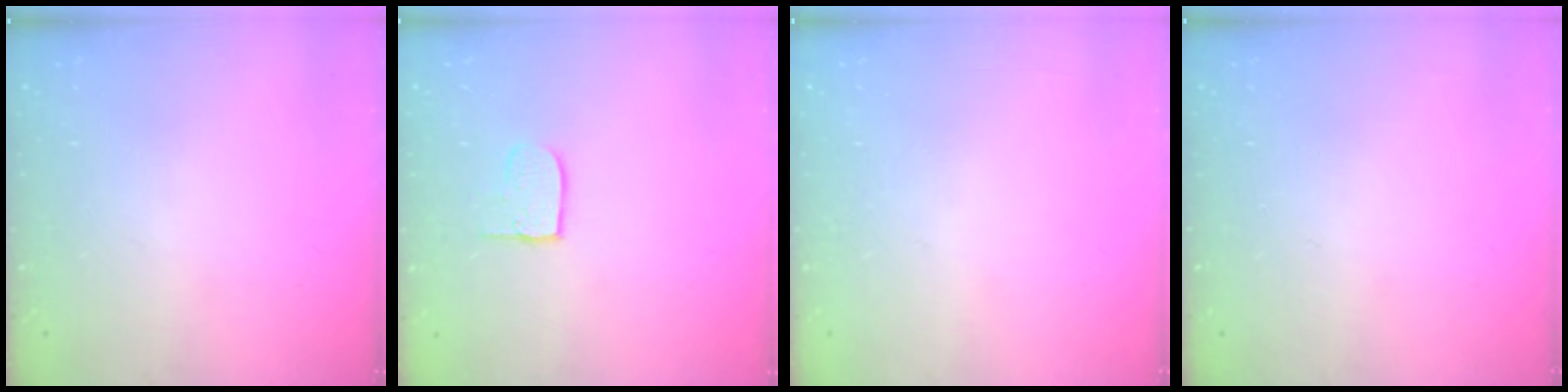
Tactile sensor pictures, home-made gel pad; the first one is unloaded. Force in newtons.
{"total": 7.7, "press": 7.7, "slide": 0.6}
{"total": 0.0}
{"total": 0.0}